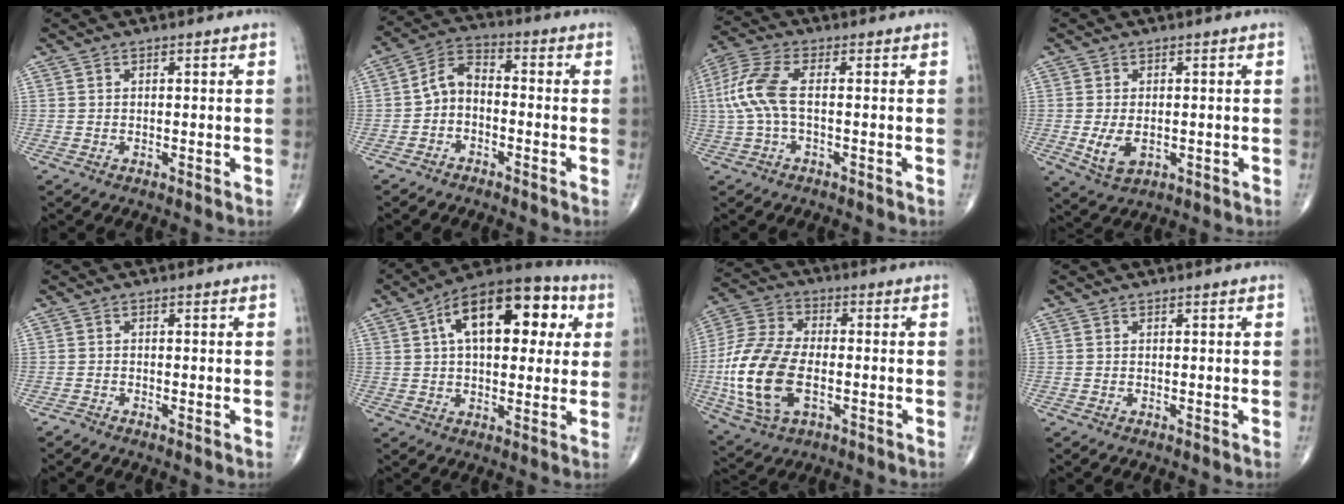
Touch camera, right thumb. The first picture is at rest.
{"total": 6.1, "force": [-1.8, 4.0, 4.2], "torque": [-0.068, 0.033, -0.049]}
{"total": 8.5, "force": [-0.2, 3.5, 7.8], "torque": [-0.205, 0.020, -0.007]}
{"total": 5.1, "force": [-0.9, 3.1, 4.0], "torque": [-0.073, -0.009, -0.007]}
{"total": 0.9, "force": [-0.7, 0.3, 0.5], "torque": [-0.009, -0.002, -0.016]}
{"total": 20.0, "force": [5.7, 10.6, 16.0], "torque": [-0.208, 0.024, 0.076]}
{"total": 17.6, "force": [-3.2, 10.0, 14.2], "torque": [-0.306, 0.009, -0.058]}
{"total": 0.0}